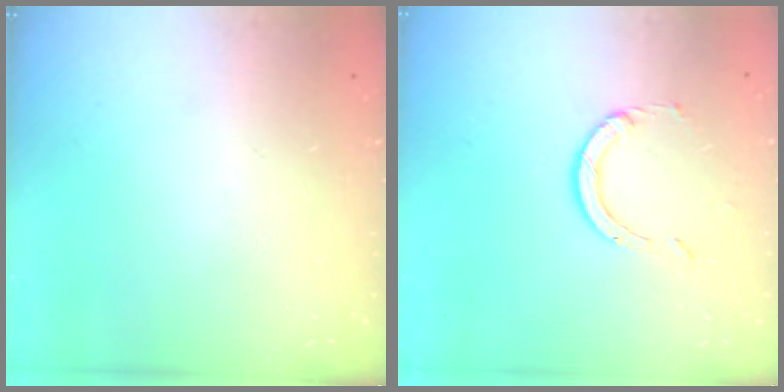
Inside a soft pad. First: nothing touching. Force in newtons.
{"total": 3.0, "press": 3.0, "slide": 0.3}